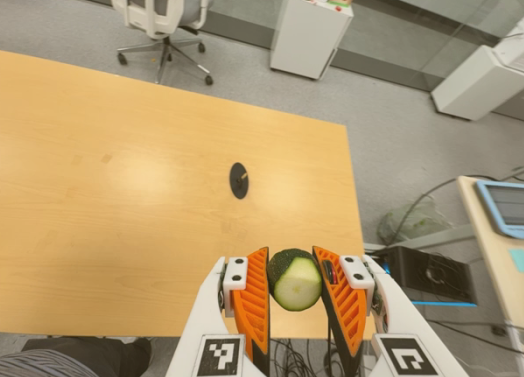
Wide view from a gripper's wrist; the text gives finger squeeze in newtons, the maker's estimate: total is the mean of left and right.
{"total": 9.6, "left": 8.9, "right": 10.3}